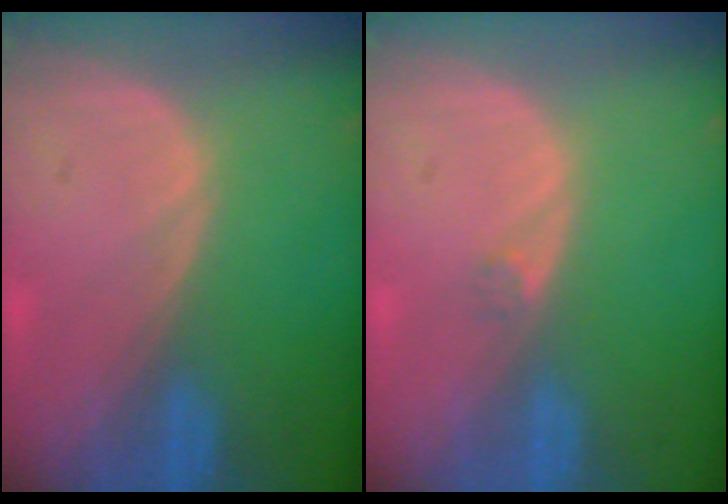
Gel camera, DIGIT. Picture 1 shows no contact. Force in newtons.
{"total": 0.8, "press": 0.7, "slide": 0.4}